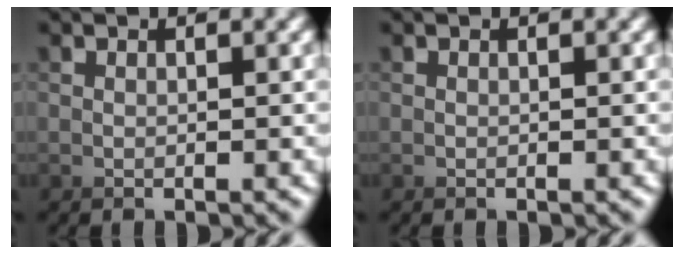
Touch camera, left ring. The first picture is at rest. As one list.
[{"total": 0.0}]